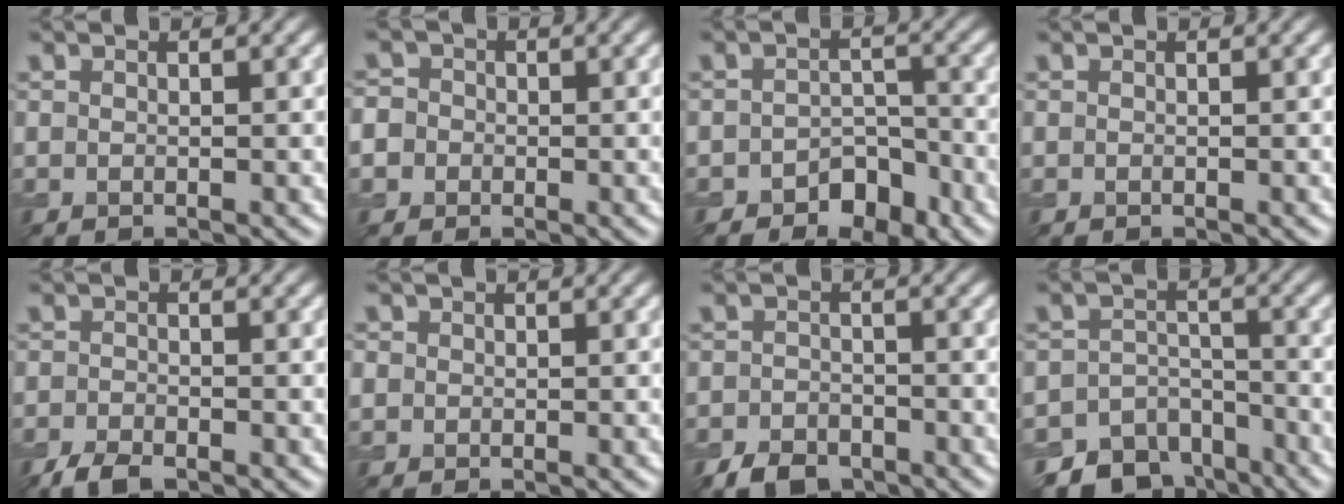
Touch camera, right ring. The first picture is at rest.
{"total": 4.4, "force": [-0.5, 4.1, 1.5], "torque": [-0.019, 0.020, -0.046]}
{"total": 3.4, "force": [-2.1, 2.2, 1.6], "torque": [-0.016, 0.004, -0.034]}
{"total": 0.0}
{"total": 2.4, "force": [-1.8, 1.0, 1.3], "torque": [-0.028, -0.001, -0.039]}
{"total": 1.5, "force": [0.4, 1.4, 0.3], "torque": [-0.007, 0.004, 0.001]}
{"total": 3.4, "force": [-2.4, 2.0, 1.3], "torque": [-0.019, -0.002, -0.051]}
{"total": 8.1, "force": [-6.2, 4.8, 2.1], "torque": [-0.017, -0.015, -0.093]}